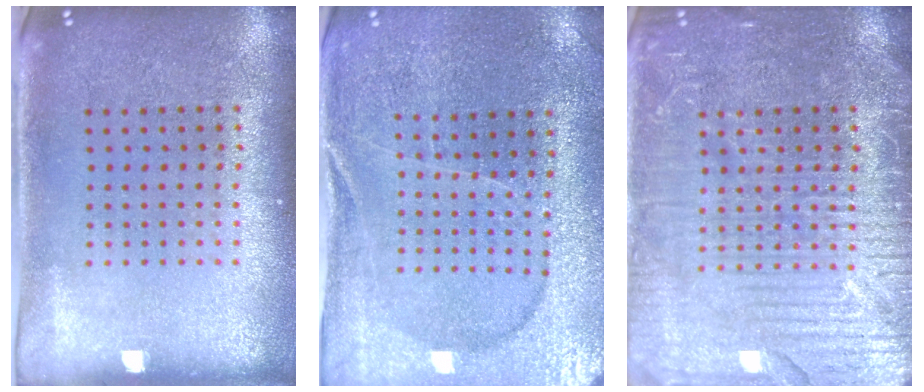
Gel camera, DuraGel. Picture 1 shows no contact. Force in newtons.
{"total": 1.8, "press": 1.8, "slide": 0.2}
{"total": 4.5, "press": 4.5, "slide": 0.6}